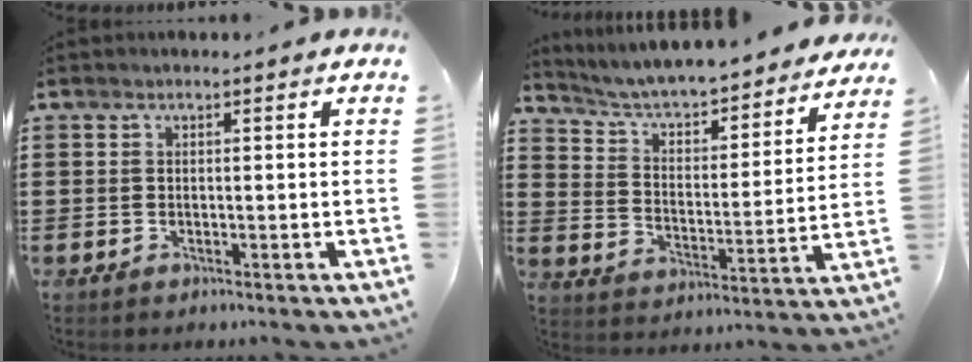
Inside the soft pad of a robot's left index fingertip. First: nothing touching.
{"total": 4.5, "force": [4.3, 0.6, 1.3], "torque": [-0.048, -0.039, 0.065]}